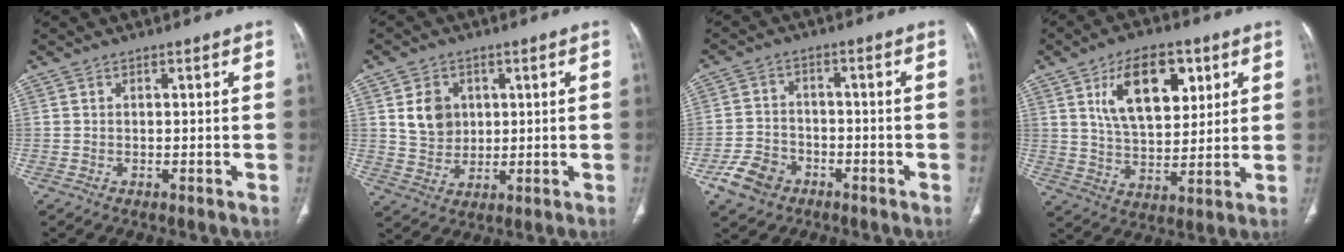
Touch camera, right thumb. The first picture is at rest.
{"total": 7.2, "force": [2.0, 6.0, 3.6], "torque": [-0.038, -0.012, 0.045]}
{"total": 7.1, "force": [-3.9, 5.2, 2.8], "torque": [-0.044, 0.023, -0.069]}
{"total": 15.2, "force": [6.0, 8.2, 11.2], "torque": [-0.145, -0.022, 0.110]}